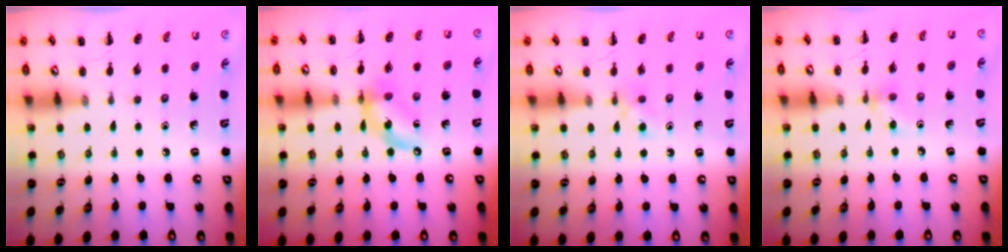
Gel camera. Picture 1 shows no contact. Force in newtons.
{"total": 12.3, "press": 12.0, "slide": 2.9}
{"total": 3.1, "press": 2.8, "slide": 1.2}
{"total": 5.2, "press": 5.1, "slide": 1.0}